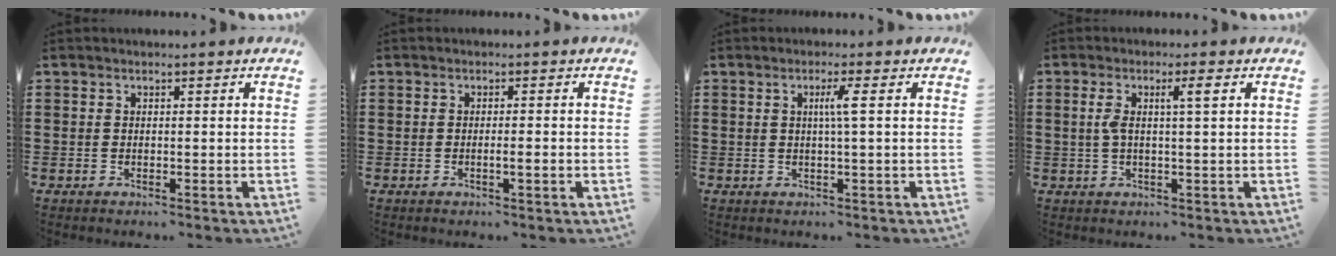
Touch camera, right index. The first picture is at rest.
{"total": 1.4, "force": [-0.5, 0.0, 1.3], "torque": [-0.021, -0.002, -0.009]}
{"total": 2.8, "force": [0.5, -0.3, 2.7], "torque": [-0.052, -0.003, 0.003]}
{"total": 3.7, "force": [0.8, 0.2, 3.6], "torque": [-0.070, 0.000, 0.010]}